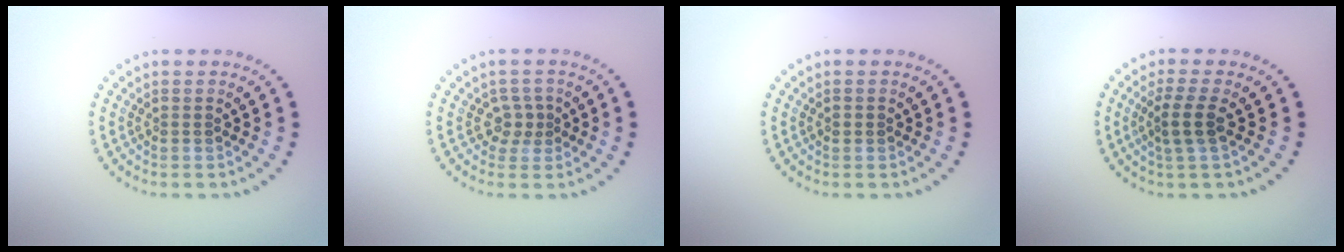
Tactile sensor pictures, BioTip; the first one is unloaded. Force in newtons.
{"total": 1.8, "press": 1.3, "slide": 1.1}
{"total": 0.6, "press": 0.6, "slide": 0.2}
{"total": 2.5, "press": 2.0, "slide": 1.4}